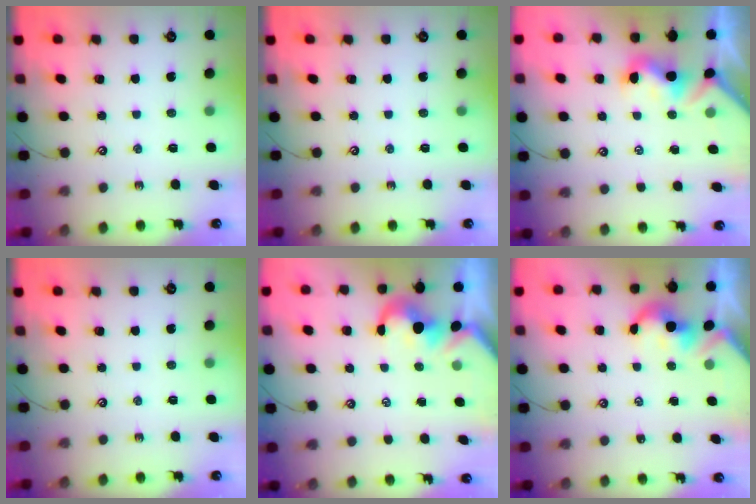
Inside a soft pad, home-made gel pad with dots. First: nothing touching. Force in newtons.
{"total": 0.0}
{"total": 1.0, "press": 0.7, "slide": 0.6}
{"total": 0.0}
{"total": 1.4, "press": 1.1, "slide": 0.9}
{"total": 2.4, "press": 2.3, "slide": 0.3}